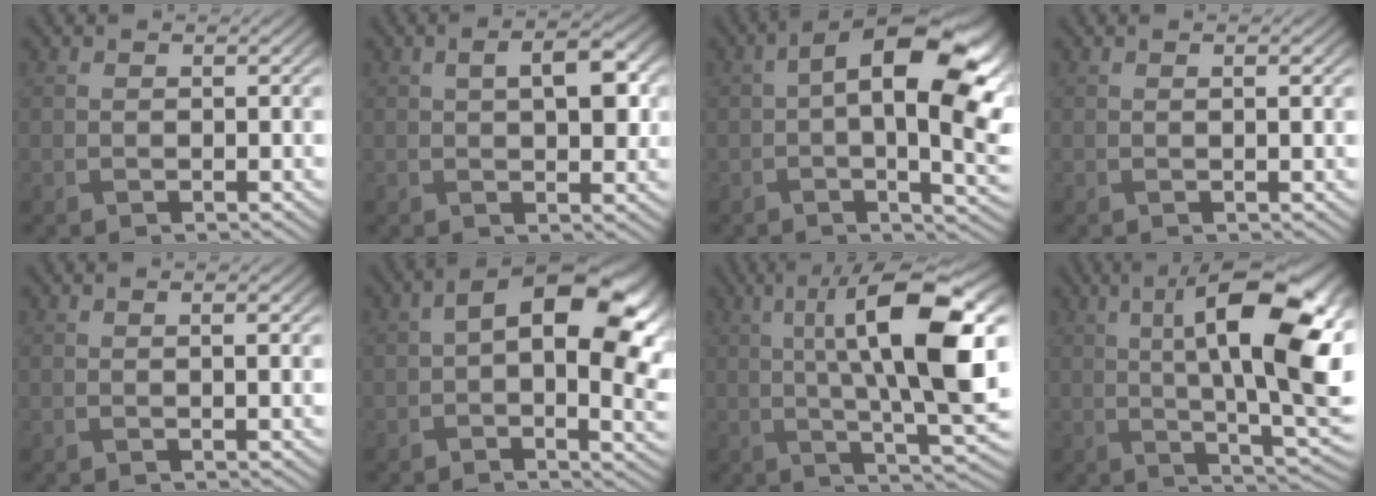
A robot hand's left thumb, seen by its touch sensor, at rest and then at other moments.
{"total": 5.5, "force": [1.3, 2.5, 4.8], "torque": [-0.078, 0.005, 0.020]}
{"total": 14.0, "force": [2.4, 6.2, 12.3], "torque": [-0.195, -0.013, 0.049]}
{"total": 0.9, "force": [0.3, 0.1, 0.8], "torque": [-0.016, 0.004, 0.004]}
{"total": 1.2, "force": [0.3, 0.1, 1.1], "torque": [-0.022, 0.004, 0.004]}
{"total": 14.6, "force": [3.0, 7.9, 12.0], "torque": [-0.184, -0.016, 0.059]}
{"total": 15.4, "force": [2.4, 4.2, 14.7], "torque": [-0.234, 0.005, 0.044]}
{"total": 16.2, "force": [3.4, 5.0, 15.0], "torque": [-0.230, 0.010, 0.056]}